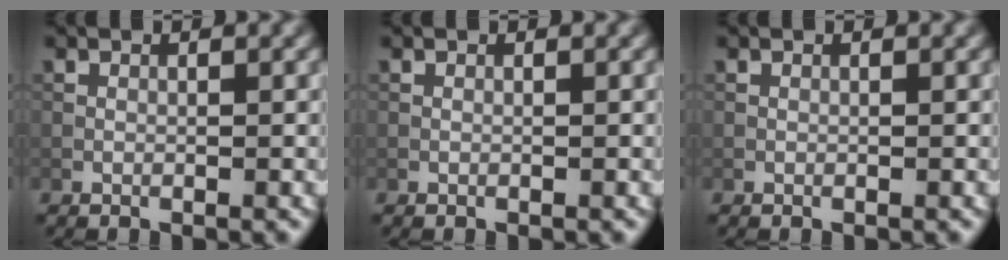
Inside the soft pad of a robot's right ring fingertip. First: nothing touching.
{"total": 0.0}
{"total": 0.0}